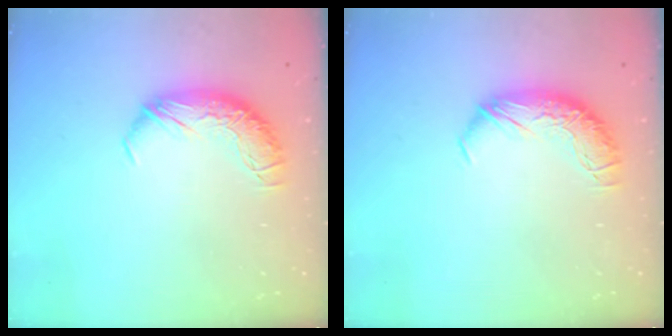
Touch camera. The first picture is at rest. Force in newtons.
{"total": 0.0}